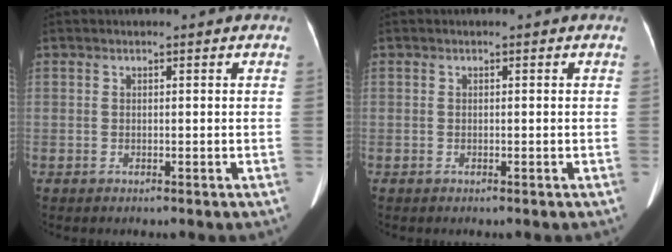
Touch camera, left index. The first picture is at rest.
{"total": 0.0}